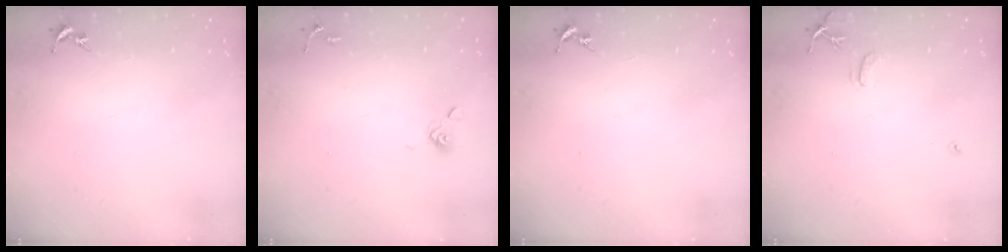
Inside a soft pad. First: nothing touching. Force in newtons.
{"total": 6.3, "press": 6.0, "slide": 2.1}
{"total": 0.0}
{"total": 7.9, "press": 7.9, "slide": 0.7}